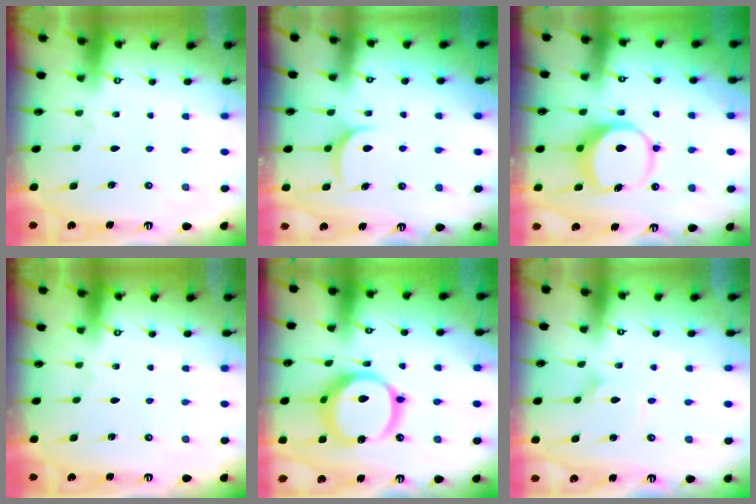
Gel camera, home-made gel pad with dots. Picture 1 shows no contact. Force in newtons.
{"total": 6.5, "press": 6.5, "slide": 0.2}
{"total": 7.6, "press": 7.5, "slide": 1.3}
{"total": 0.0}
{"total": 16.3, "press": 16.2, "slide": 2.0}
{"total": 2.3, "press": 2.3, "slide": 0.1}